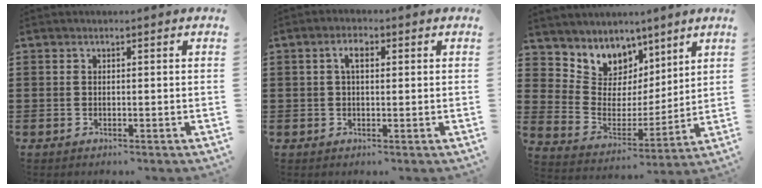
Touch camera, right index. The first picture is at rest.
{"total": 2.5, "force": [0.6, 1.2, 2.1], "torque": [-0.044, 0.010, 0.008]}
{"total": 7.2, "force": [5.4, 4.7, -1.1], "torque": [-0.038, -0.060, 0.100]}